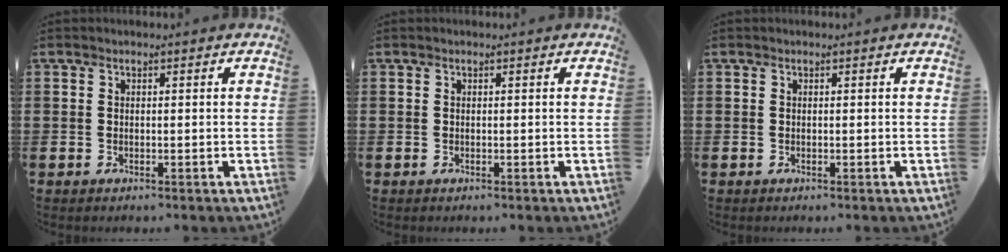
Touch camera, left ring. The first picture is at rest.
{"total": 0.0}
{"total": 0.0}